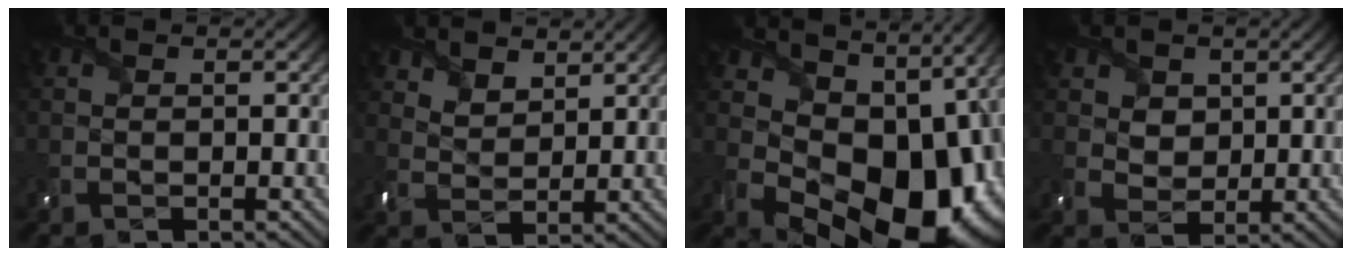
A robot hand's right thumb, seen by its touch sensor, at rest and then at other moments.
{"total": 4.6, "force": [3.6, 2.1, 1.8], "torque": [-0.046, 0.001, 0.075]}
{"total": 15.4, "force": [1.9, 10.9, 10.7], "torque": [-0.143, -0.029, 0.077]}
{"total": 3.7, "force": [1.8, 2.9, 1.5], "torque": [-0.047, -0.012, 0.032]}